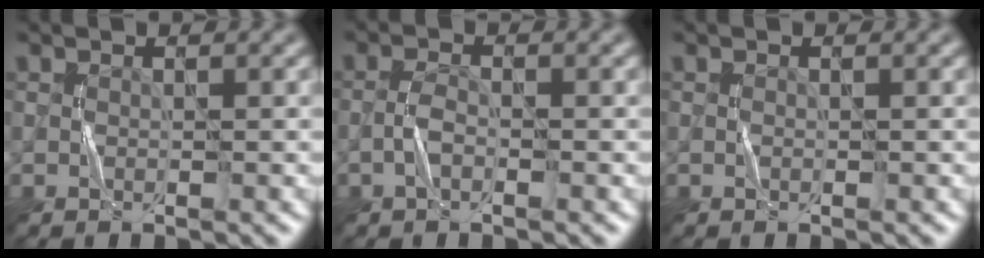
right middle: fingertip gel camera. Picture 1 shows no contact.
{"total": 1.6, "force": [-0.8, 0.6, 1.3], "torque": [-0.028, 0.004, -0.021]}
{"total": 0.0}